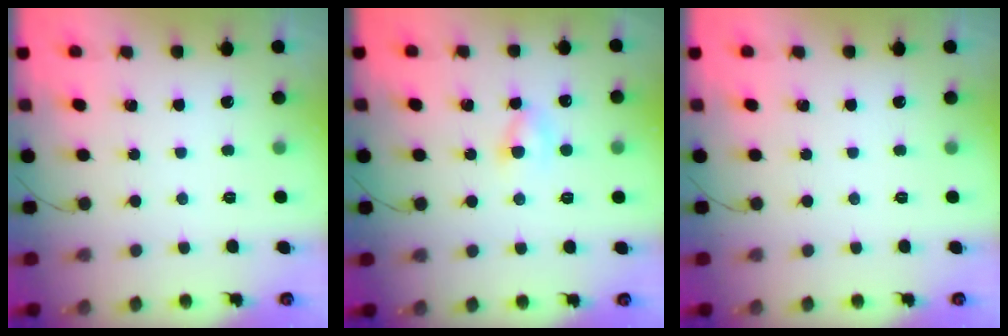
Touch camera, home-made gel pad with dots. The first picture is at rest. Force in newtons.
{"total": 2.9, "press": 2.6, "slide": 1.2}
{"total": 0.0}